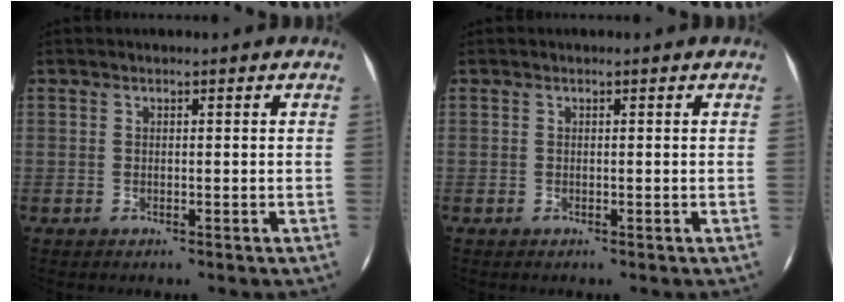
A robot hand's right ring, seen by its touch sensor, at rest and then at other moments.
{"total": 0.0}